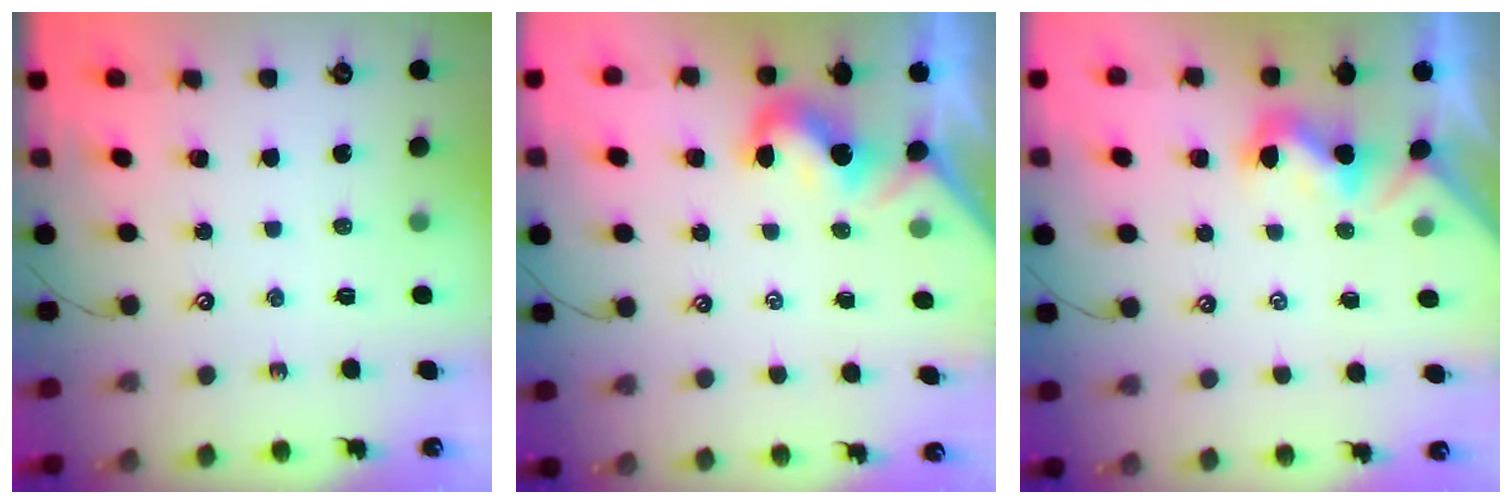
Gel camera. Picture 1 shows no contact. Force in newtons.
{"total": 2.1, "press": 2.0, "slide": 0.6}
{"total": 1.3, "press": 1.2, "slide": 0.6}